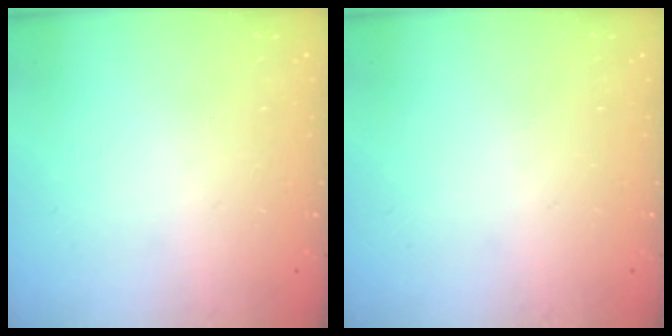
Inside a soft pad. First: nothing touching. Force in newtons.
{"total": 0.0}